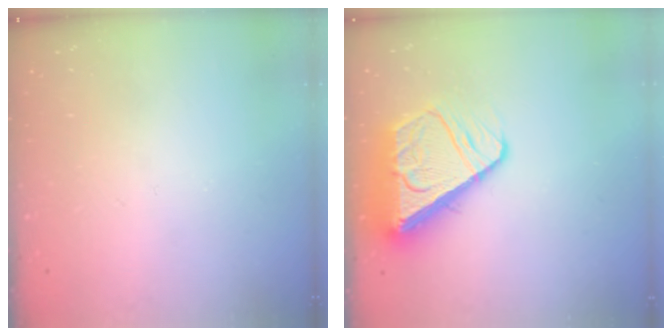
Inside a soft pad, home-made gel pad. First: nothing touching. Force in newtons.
{"total": 10.0, "press": 10.0, "slide": 1.2}